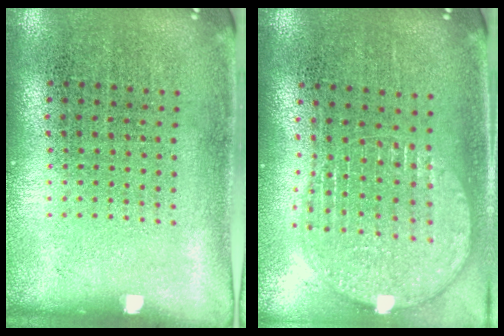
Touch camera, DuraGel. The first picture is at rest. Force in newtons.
{"total": 1.6, "press": 1.4, "slide": 0.8}